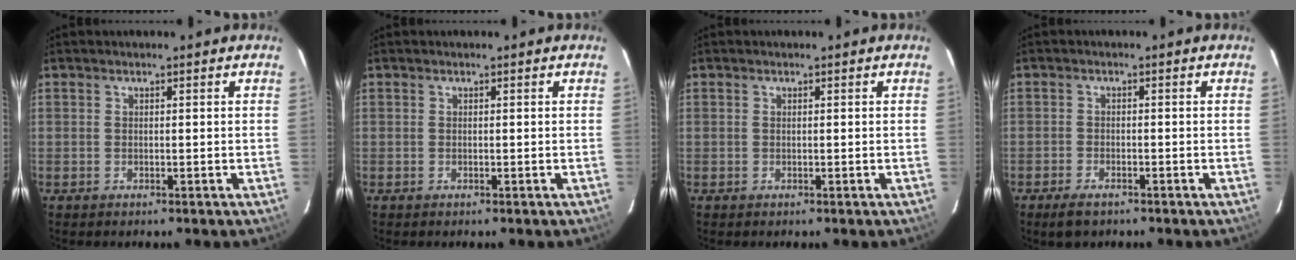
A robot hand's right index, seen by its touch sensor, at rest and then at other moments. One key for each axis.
{"total": 0.0}
{"total": 0.0}
{"total": 3.5, "fx": -2.6, "fy": 1.5, "fz": 1.8, "tx": -0.048, "ty": -0.007, "tz": -0.047}